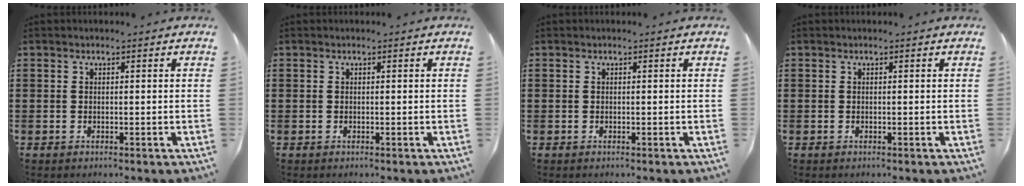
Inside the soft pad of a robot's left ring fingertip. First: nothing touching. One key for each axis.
{"total": 0.0}
{"total": 0.0}
{"total": 0.0}